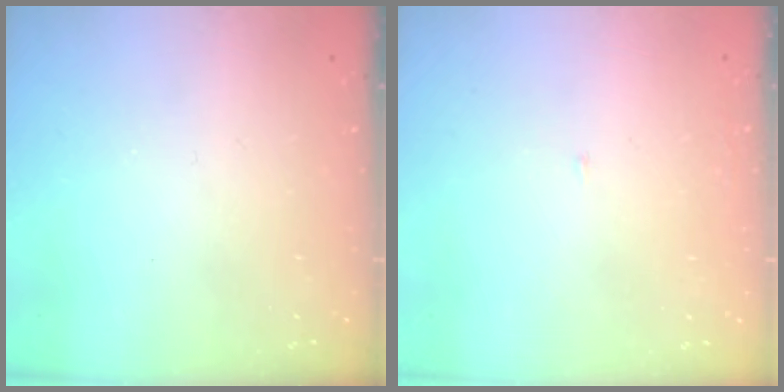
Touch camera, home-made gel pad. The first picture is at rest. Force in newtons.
{"total": 2.0, "press": 2.0, "slide": 0.2}